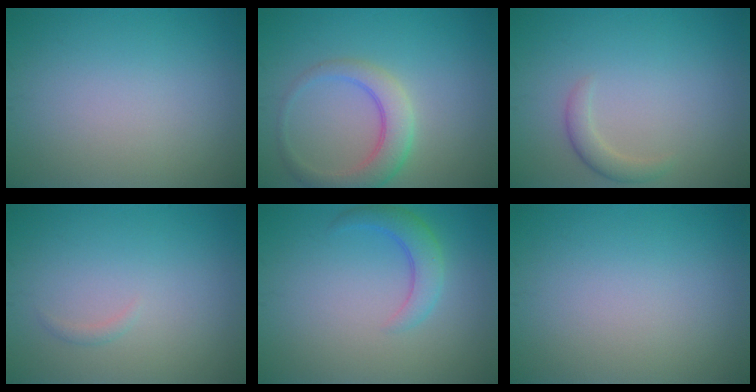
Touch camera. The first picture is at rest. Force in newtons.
{"total": 4.0, "press": 4.0, "slide": 0.3}
{"total": 1.7, "press": 1.7, "slide": 0.1}
{"total": 0.5, "press": 0.5, "slide": 0.0}
{"total": 2.9, "press": 2.9, "slide": 0.2}
{"total": 0.0}